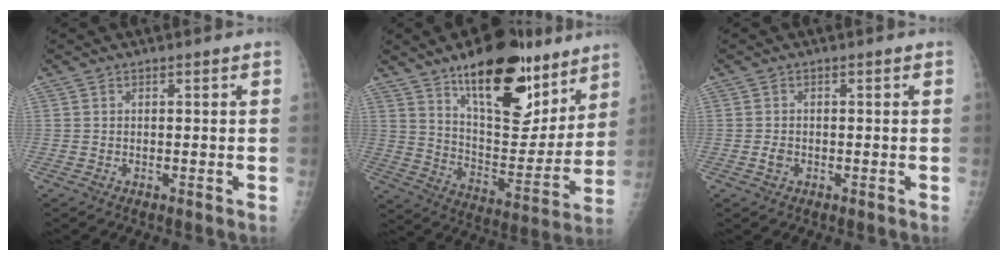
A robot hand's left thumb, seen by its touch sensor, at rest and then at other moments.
{"total": 23.7, "force": [15.0, 10.1, 15.3], "torque": [-0.175, -0.077, 0.236]}
{"total": 1.4, "force": [-0.6, 1.1, 0.7], "torque": [-0.013, 0.004, -0.012]}